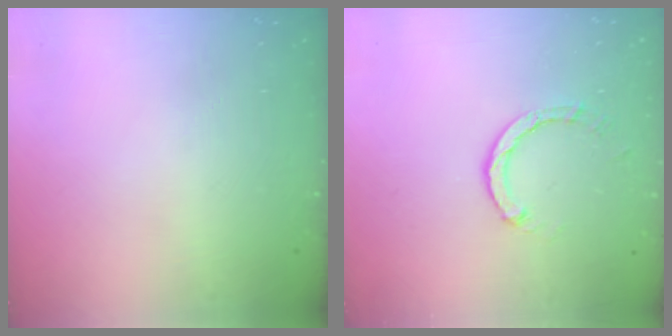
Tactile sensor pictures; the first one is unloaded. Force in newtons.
{"total": 3.0, "press": 3.0, "slide": 0.3}